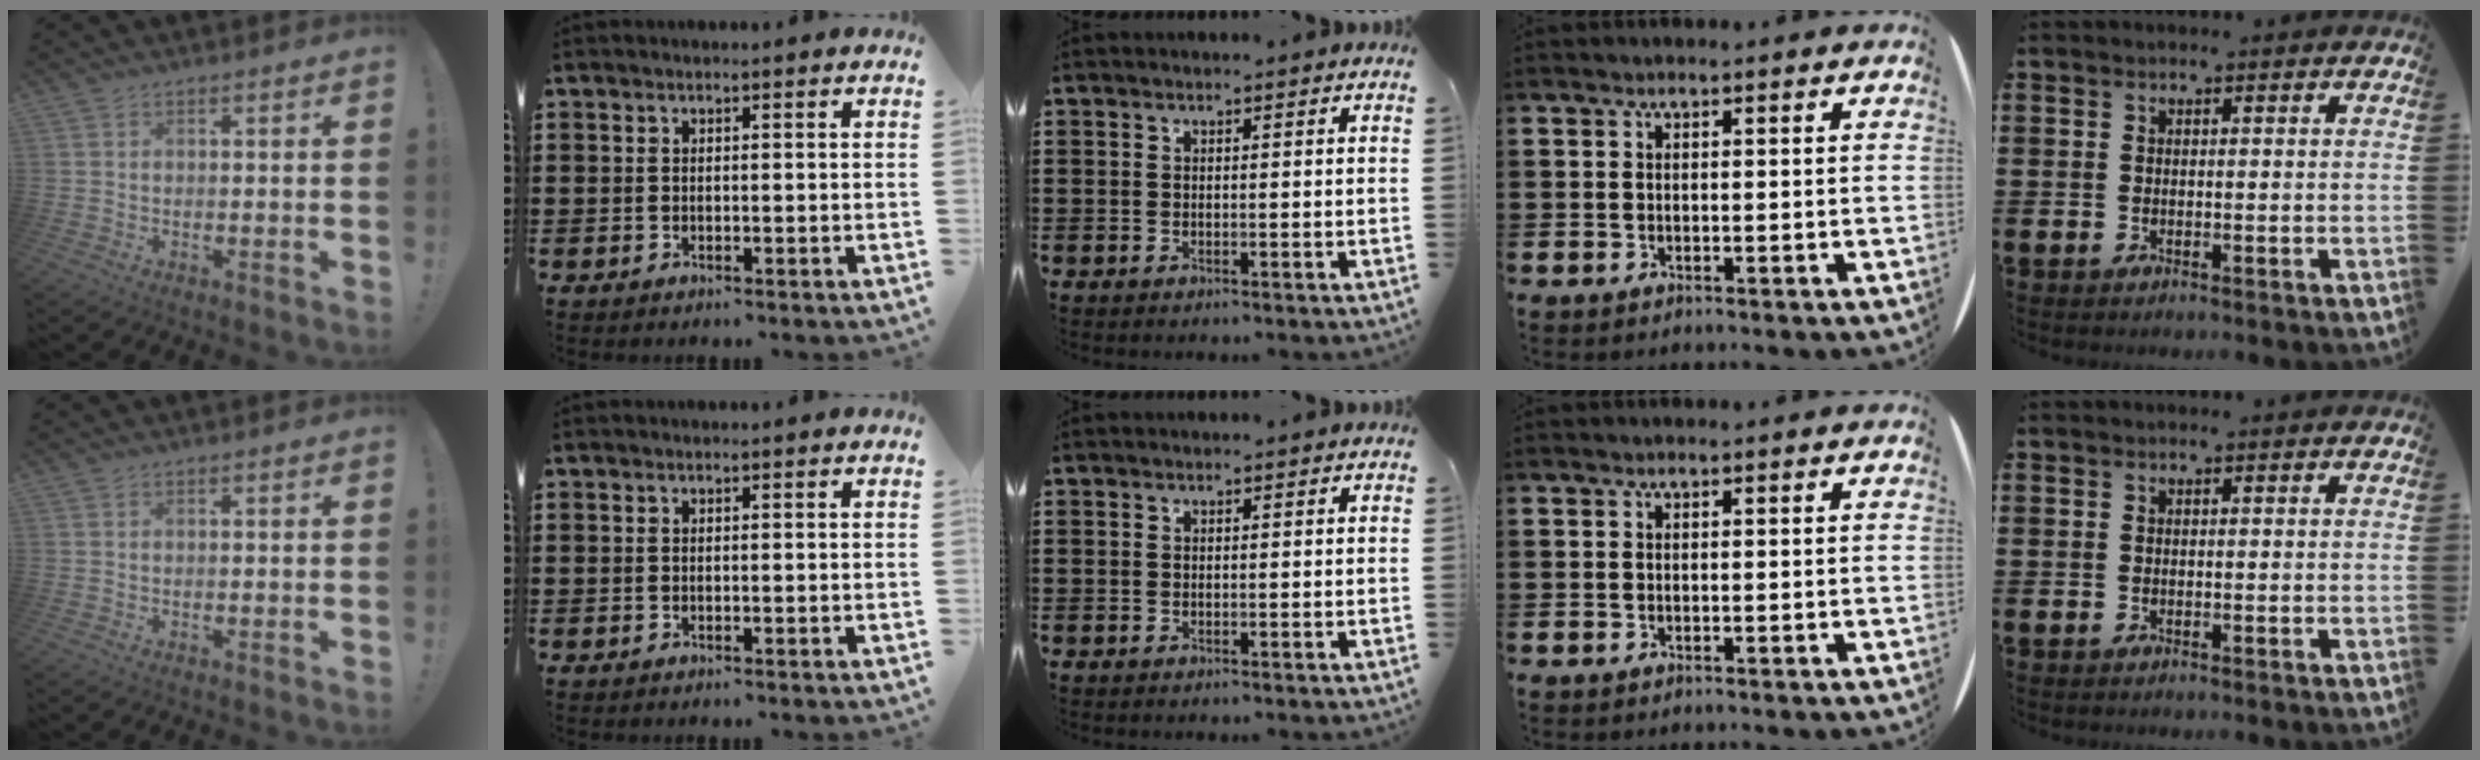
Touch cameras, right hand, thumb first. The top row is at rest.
{}